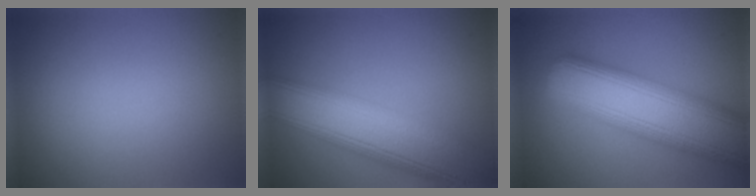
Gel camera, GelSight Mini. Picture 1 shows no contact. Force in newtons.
{"total": 11.5, "press": 11.5, "slide": 0.9}
{"total": 12.5, "press": 12.4, "slide": 0.7}